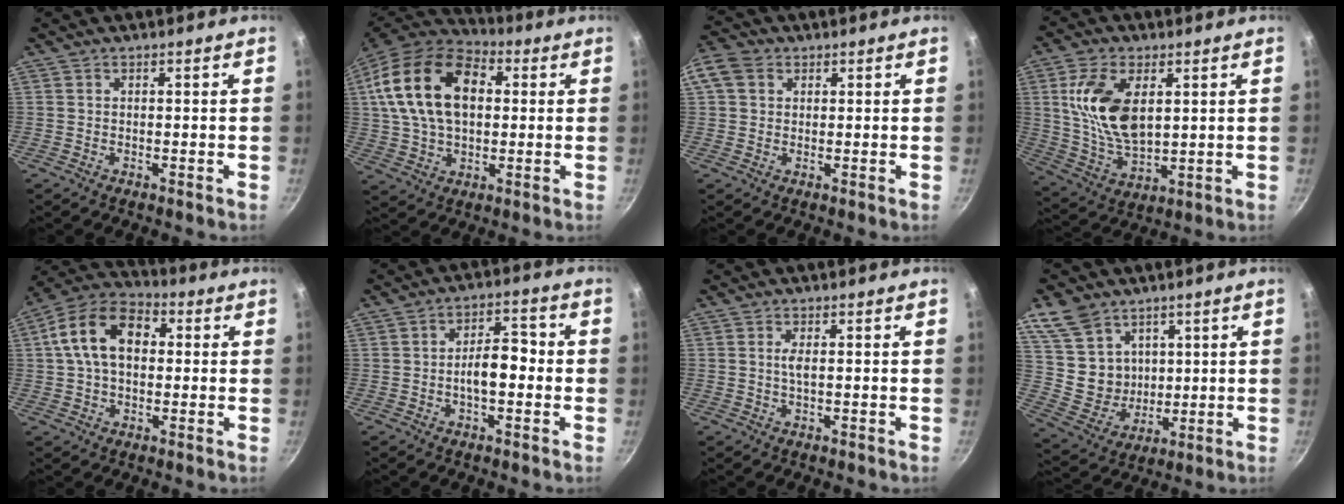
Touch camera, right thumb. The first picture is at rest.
{"total": 20.3, "force": [4.4, 12.9, 15.0], "torque": [-0.255, 0.017, 0.067]}
{"total": 8.1, "force": [2.5, 6.3, 4.4], "torque": [-0.091, 0.013, 0.035]}
{"total": 14.4, "force": [3.4, 7.8, 11.6], "torque": [-0.213, -0.018, 0.074]}
{"total": 13.8, "force": [2.1, 9.2, 10.1], "torque": [-0.151, 0.030, 0.015]}
{"total": 7.1, "force": [-1.2, 3.6, 6.0], "torque": [-0.072, 0.031, -0.024]}
{"total": 1.7, "force": [0.0, 0.2, 1.7], "torque": [-0.039, -0.001, 0.001]}
{"total": 12.8, "force": [6.3, 9.9, 5.1], "torque": [-0.073, -0.029, 0.137]}